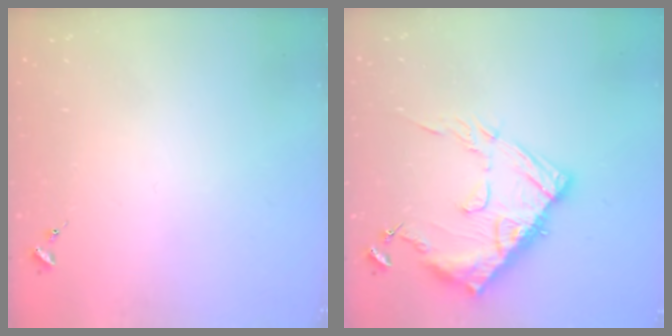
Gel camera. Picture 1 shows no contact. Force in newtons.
{"total": 15.8, "press": 15.7, "slide": 1.6}